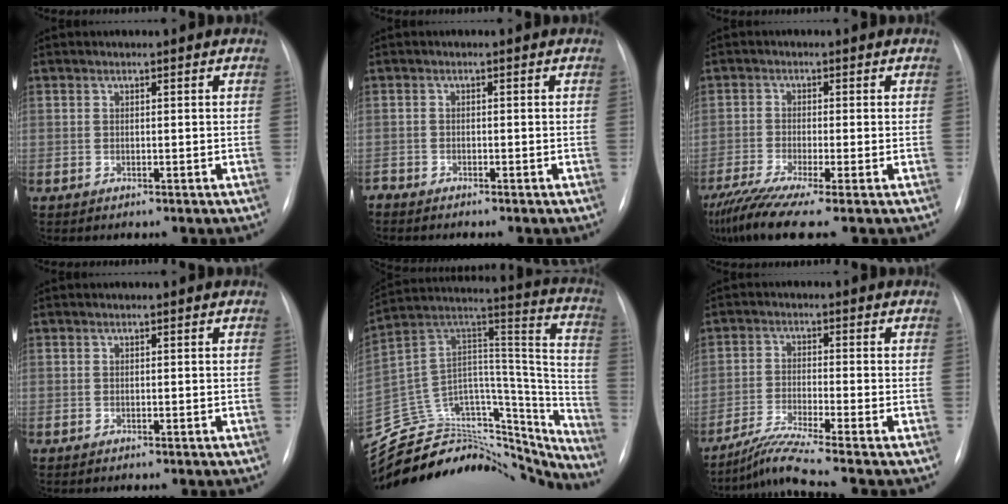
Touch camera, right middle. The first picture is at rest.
{"total": 1.7, "force": [-1.7, 0.2, 0.3], "torque": [-0.003, -0.004, -0.027]}
{"total": 10.0, "force": [-7.4, -0.1, 6.7], "torque": [-0.120, -0.025, -0.126]}
{"total": 0.0}
{"total": 35.1, "force": [-31.5, 12.5, 9.1], "torque": [-0.176, 0.067, -0.433]}
{"total": 6.5, "force": [-5.4, -2.3, 2.8], "torque": [-0.063, -0.028, -0.103]}